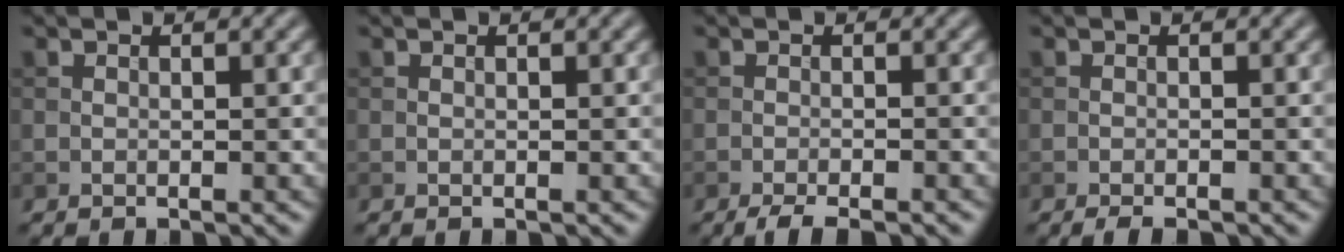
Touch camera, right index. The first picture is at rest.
{"total": 0.0}
{"total": 2.7, "force": [-2.1, 0.4, 1.7], "torque": [-0.026, -0.001, -0.039]}
{"total": 1.5, "force": [-1.2, 0.3, 0.8], "torque": [-0.011, 0.000, -0.018]}